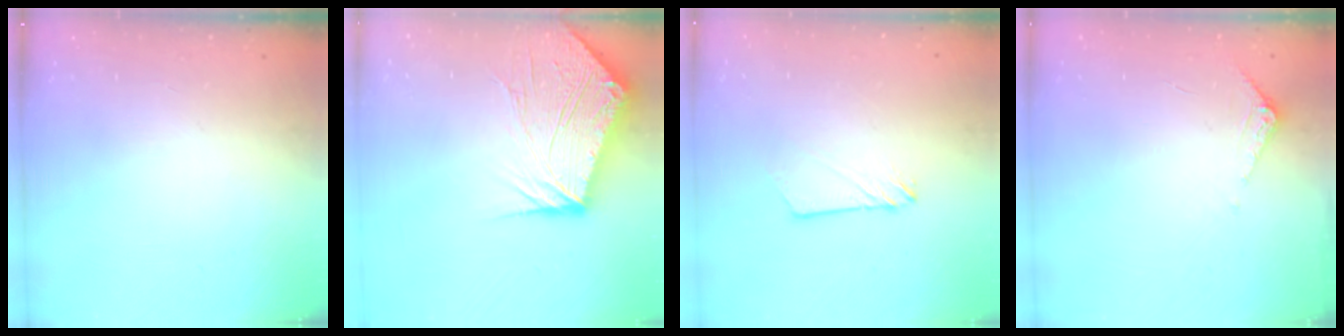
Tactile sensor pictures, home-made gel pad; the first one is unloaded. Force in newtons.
{"total": 16.8, "press": 16.7, "slide": 2.1}
{"total": 2.4, "press": 2.4, "slide": 0.2}
{"total": 5.0, "press": 5.0, "slide": 0.5}